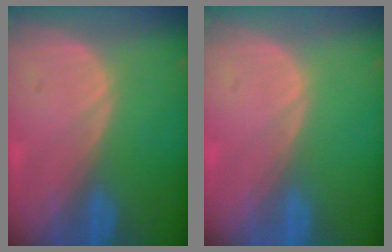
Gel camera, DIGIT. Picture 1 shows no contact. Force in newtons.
{"total": 0.0}